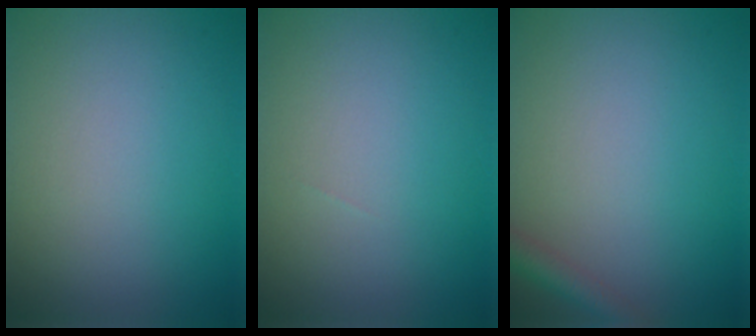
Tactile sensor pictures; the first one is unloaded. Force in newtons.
{"total": 0.0}
{"total": 2.1, "press": 2.1, "slide": 0.1}